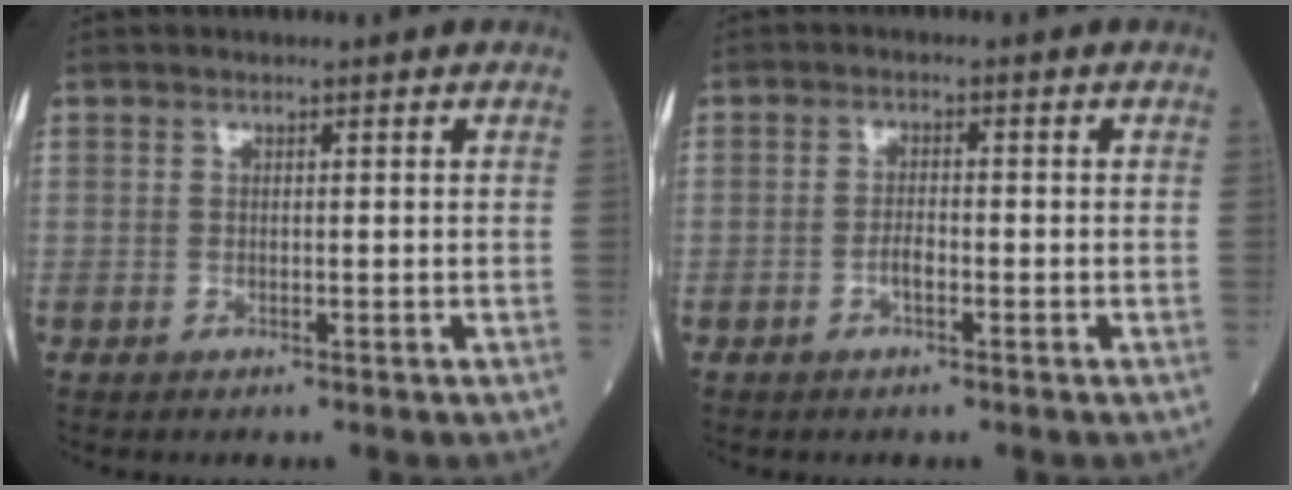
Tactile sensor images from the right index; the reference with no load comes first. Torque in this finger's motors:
{"motor_torque": [0.14, 0.04, 0.01, 0.01]}